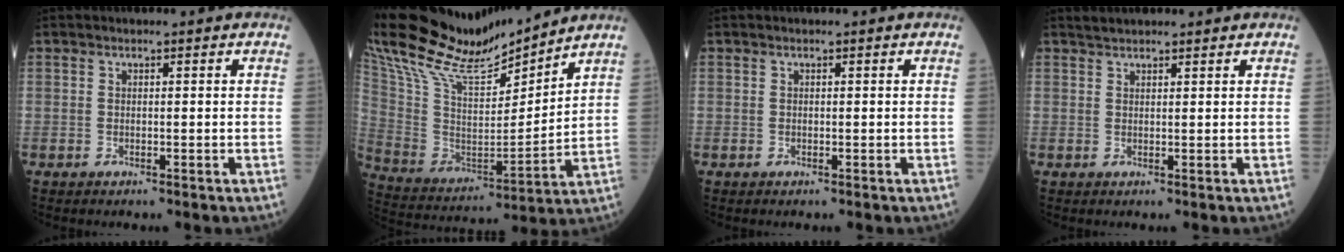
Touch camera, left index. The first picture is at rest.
{"total": 20.8, "force": [18.7, 2.9, 8.6], "torque": [-0.188, -0.002, 0.345]}
{"total": 0.0}
{"total": 2.2, "force": [2.1, 0.4, 0.4], "torque": [-0.013, 0.020, 0.039]}